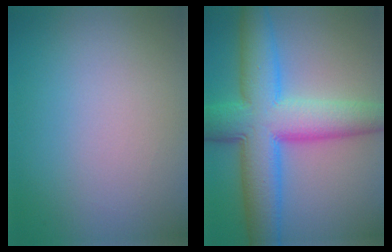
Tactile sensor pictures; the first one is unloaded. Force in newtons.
{"total": 11.1, "press": 11.1, "slide": 0.4}